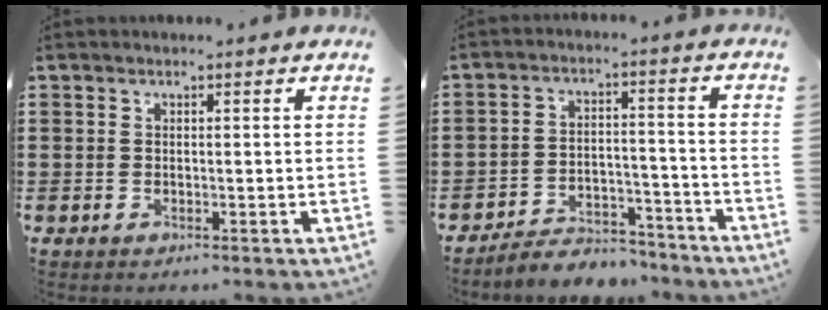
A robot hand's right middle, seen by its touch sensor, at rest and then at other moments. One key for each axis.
{"total": 5.5, "fx": -5.3, "fy": 1.1, "fz": 0.5, "tx": -0.008, "ty": 0.018, "tz": -0.108}